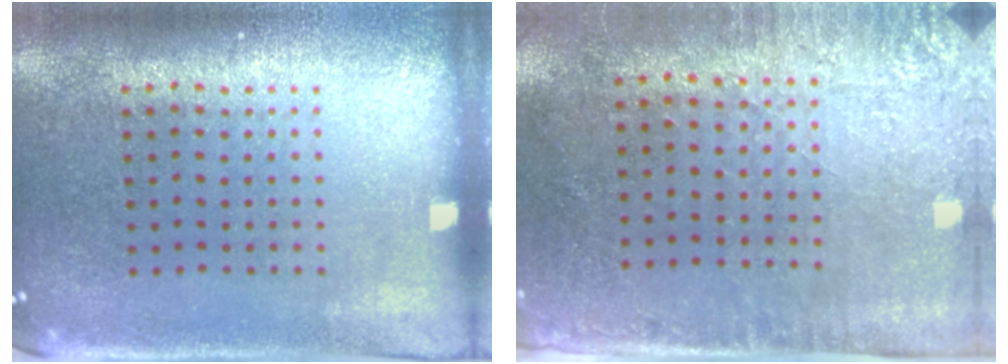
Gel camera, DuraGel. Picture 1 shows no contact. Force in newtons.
{"total": 2.8, "press": 2.3, "slide": 1.6}